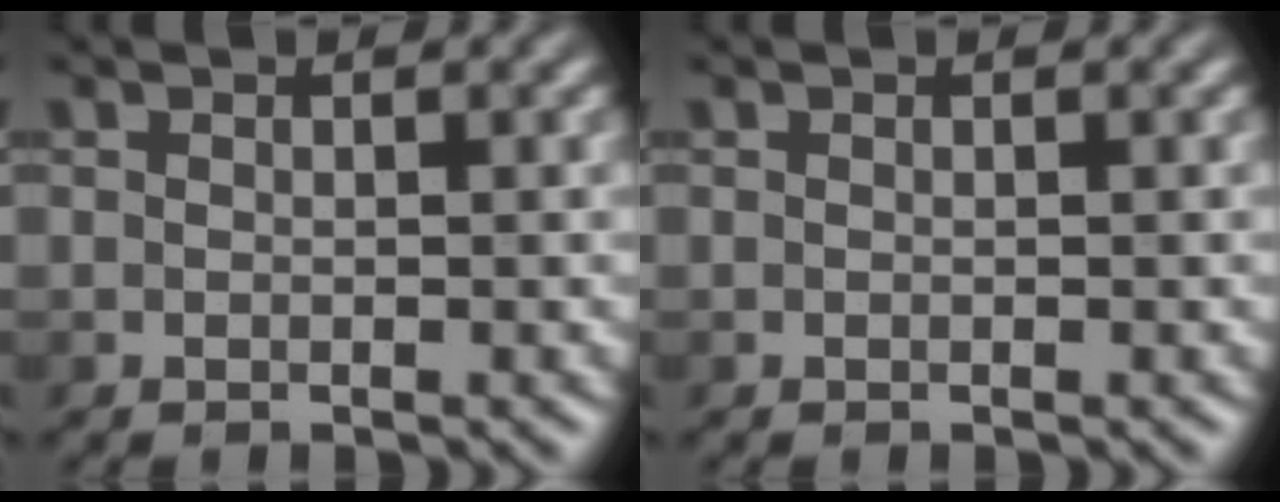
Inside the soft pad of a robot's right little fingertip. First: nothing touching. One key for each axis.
{"total": 0.0}